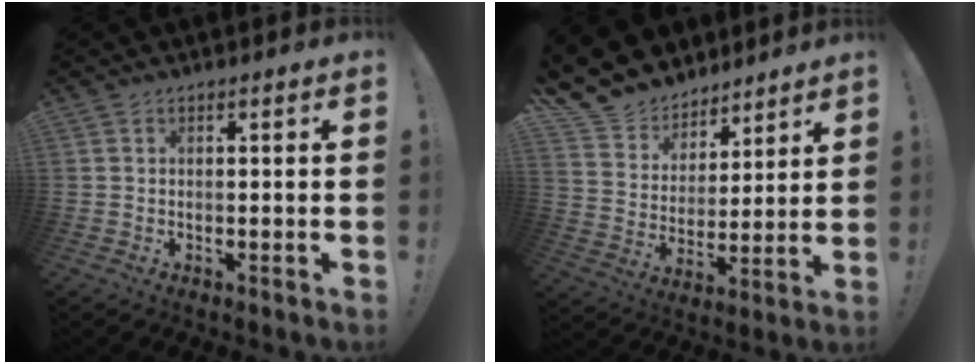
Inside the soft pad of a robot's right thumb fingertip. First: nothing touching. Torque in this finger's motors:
{"motor_torque": [-0.10, 0.20, 0.15, 0.20, 0.00]}